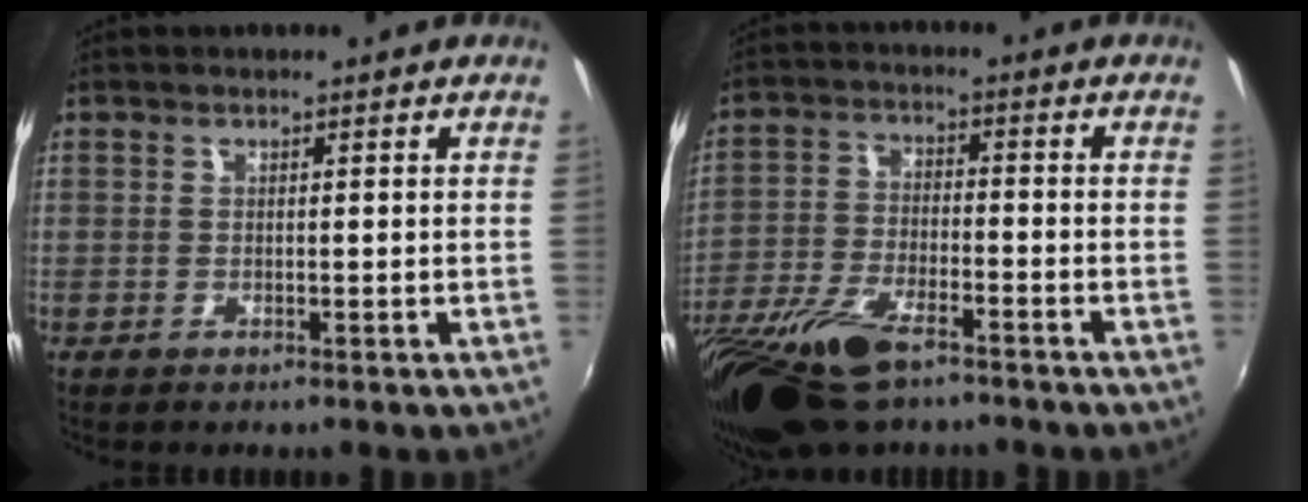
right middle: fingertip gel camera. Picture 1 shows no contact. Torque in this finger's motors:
{"motor_torque": [1.09, -1.05, 0.57, 0.19]}